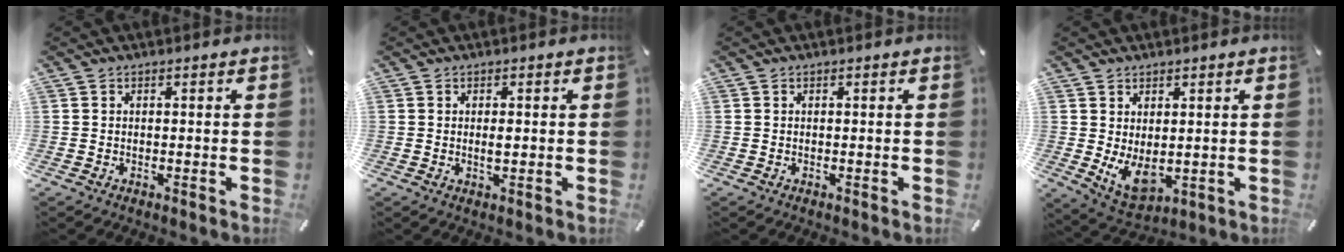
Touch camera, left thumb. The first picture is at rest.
{"total": 1.7, "force": [0.0, 0.6, 1.6], "torque": [-0.031, 0.000, 0.000]}
{"total": 0.0}
{"total": 6.9, "force": [0.7, 4.6, 5.1], "torque": [-0.090, -0.018, 0.015]}